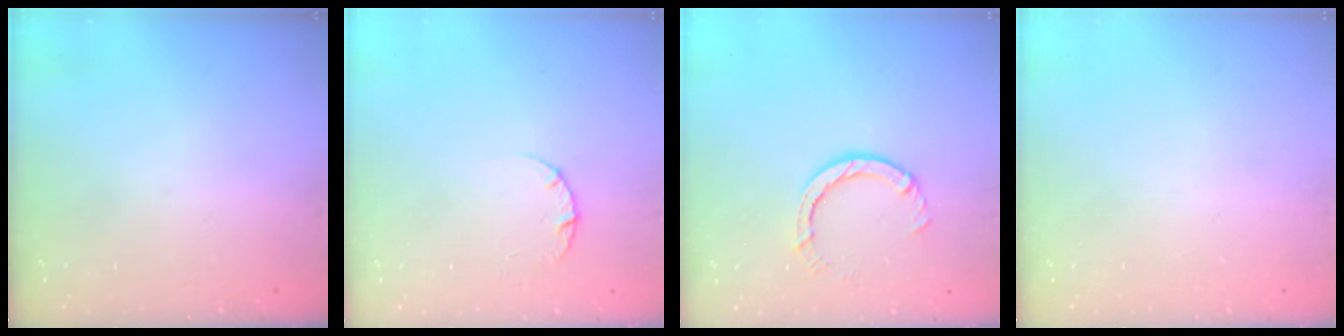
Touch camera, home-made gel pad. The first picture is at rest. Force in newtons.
{"total": 2.5, "press": 2.5, "slide": 0.3}
{"total": 4.2, "press": 4.2, "slide": 0.4}
{"total": 0.0}